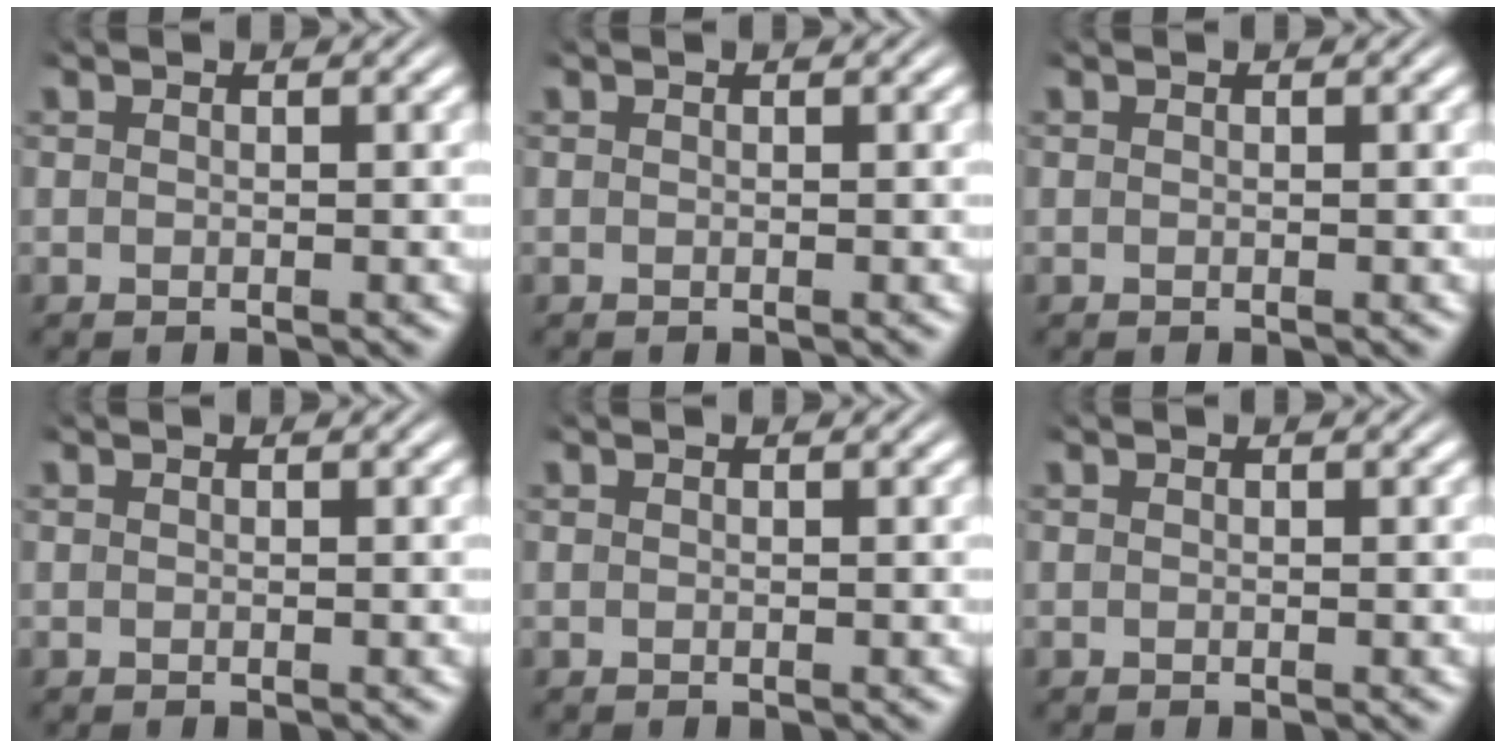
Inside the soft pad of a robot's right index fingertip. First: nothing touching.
{"total": 0.0}
{"total": 0.0}
{"total": 0.0}
{"total": 0.0}
{"total": 0.0}